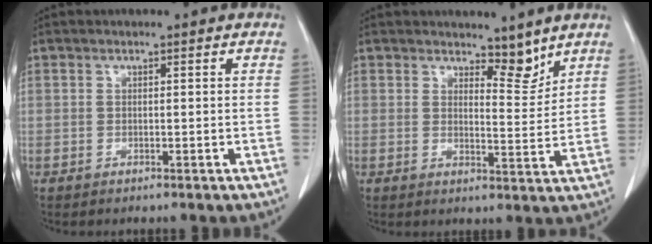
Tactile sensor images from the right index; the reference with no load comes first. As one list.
[{"total": 4.5, "force": [3.8, 1.4, 1.7], "torque": [-0.018, -0.011, 0.061]}]